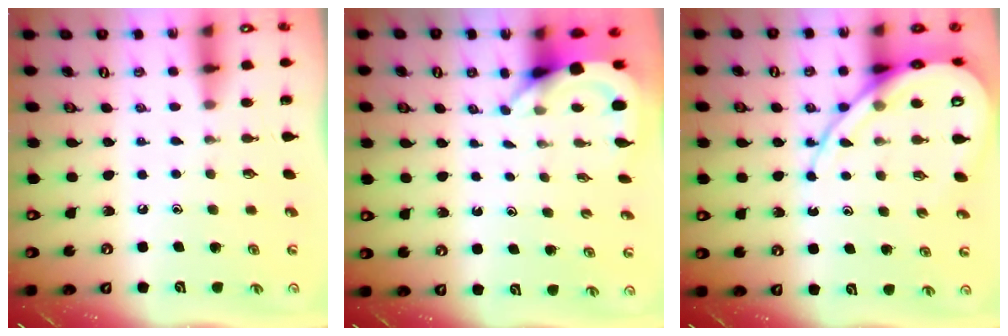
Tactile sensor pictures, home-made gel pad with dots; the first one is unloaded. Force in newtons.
{"total": 3.9, "press": 3.9, "slide": 0.2}
{"total": 13.2, "press": 13.1, "slide": 1.3}